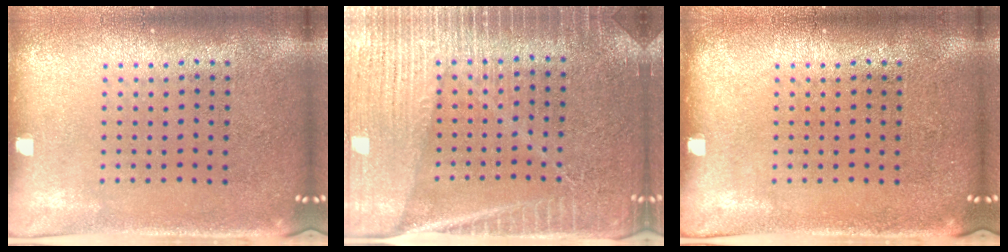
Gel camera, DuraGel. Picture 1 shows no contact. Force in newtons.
{"total": 4.1, "press": 3.9, "slide": 1.2}
{"total": 0.0}